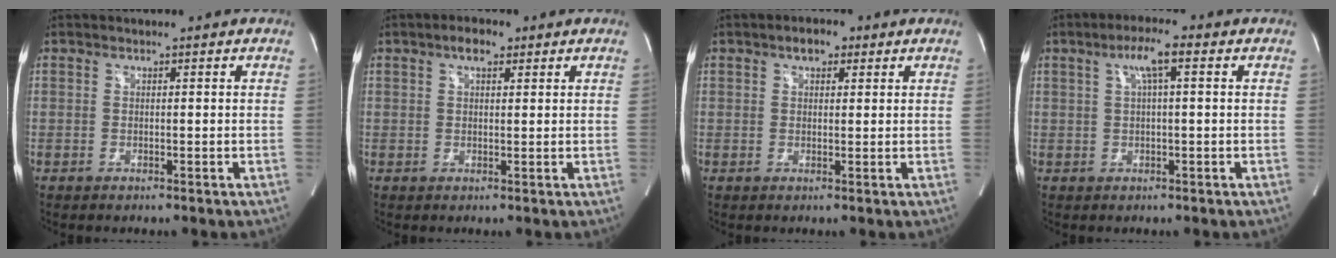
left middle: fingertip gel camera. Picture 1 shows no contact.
{"total": 2.9, "force": [1.8, 1.2, 1.9], "torque": [-0.038, 0.012, 0.028]}
{"total": 3.0, "force": [1.8, 1.6, 1.7], "torque": [-0.032, 0.014, 0.026]}
{"total": 4.5, "force": [1.7, 0.4, 4.1], "torque": [-0.076, 0.014, 0.028]}